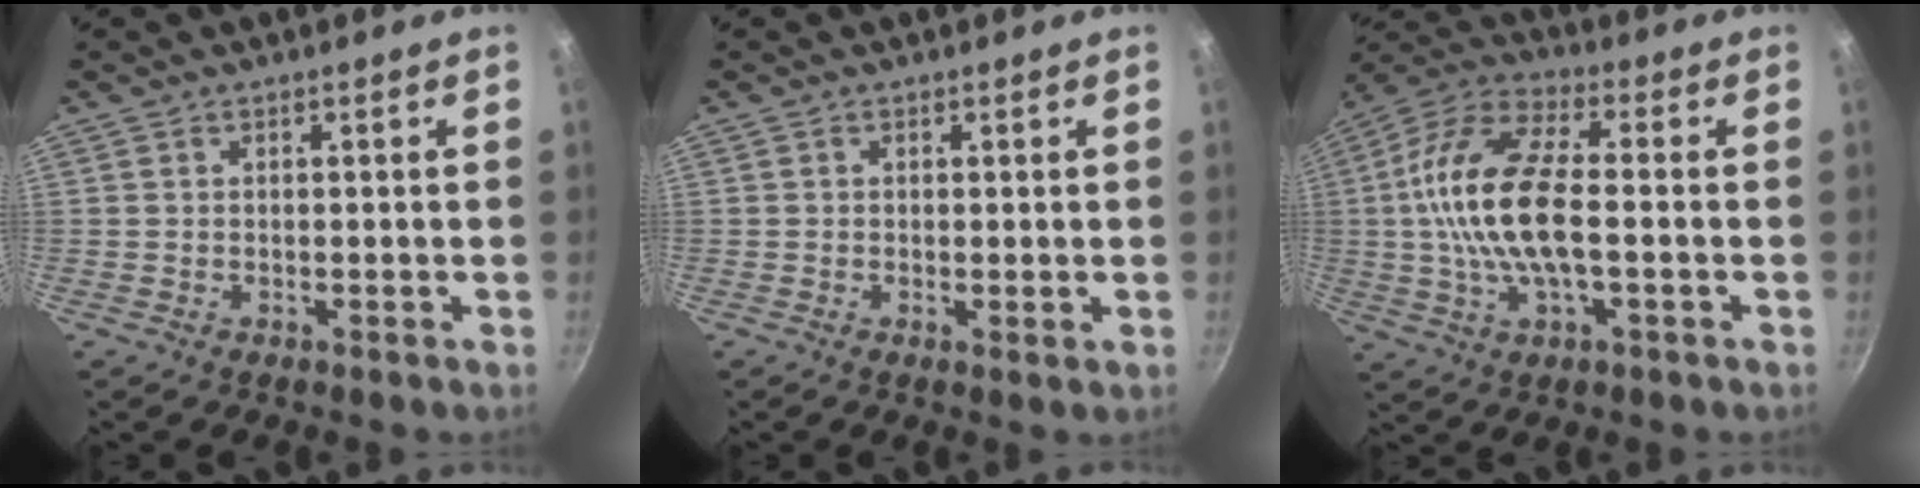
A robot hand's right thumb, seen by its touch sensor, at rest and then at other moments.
{"total": 0.7, "force": [0.2, 0.3, 0.6], "torque": [-0.010, -0.005, -0.001]}
{"total": 17.3, "force": [-0.6, 7.5, 15.6], "torque": [-0.300, 0.031, -0.029]}